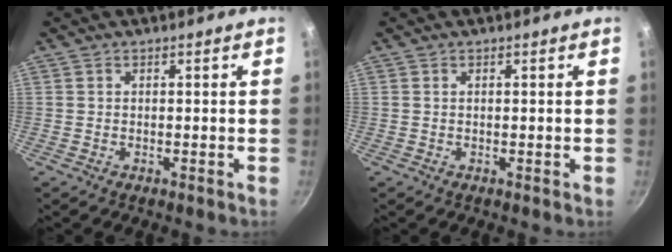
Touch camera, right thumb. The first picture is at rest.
{"total": 0.0}